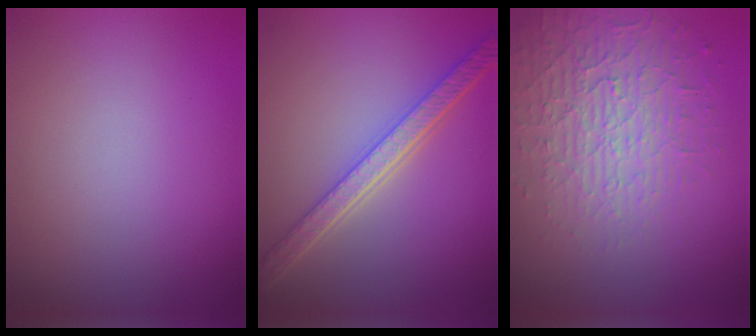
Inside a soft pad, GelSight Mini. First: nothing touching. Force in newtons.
{"total": 5.3, "press": 4.2, "slide": 3.3}
{"total": 4.4, "press": 4.0, "slide": 1.9}